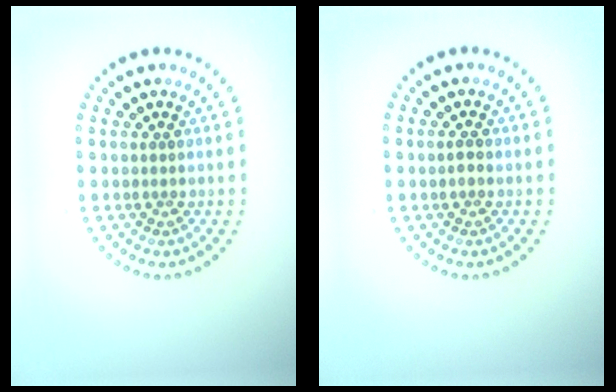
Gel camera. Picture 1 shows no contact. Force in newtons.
{"total": 0.8, "press": 0.8, "slide": 0.1}